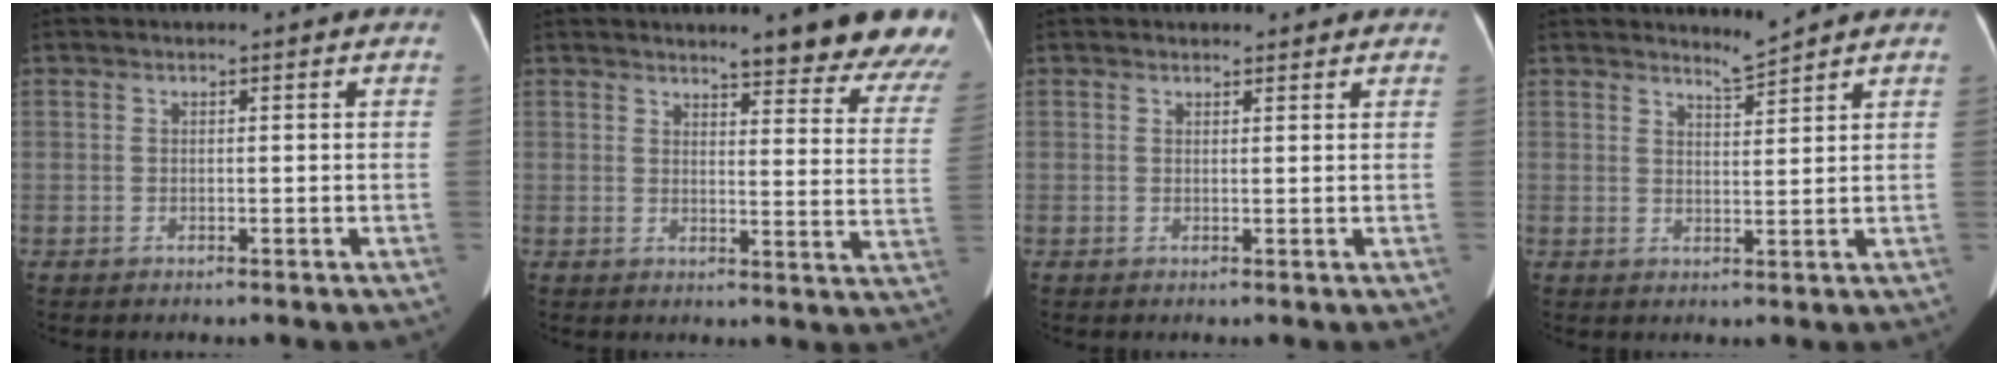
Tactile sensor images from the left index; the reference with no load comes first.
{"total": 14.9, "force": [13.8, 1.3, 5.4], "torque": [-0.031, -0.093, 0.136]}
{"total": 2.8, "force": [2.6, 0.9, 0.6], "torque": [-0.003, 0.002, 0.029]}
{"total": 2.0, "force": [1.9, -0.8, -0.2], "torque": [-0.003, -0.022, 0.041]}